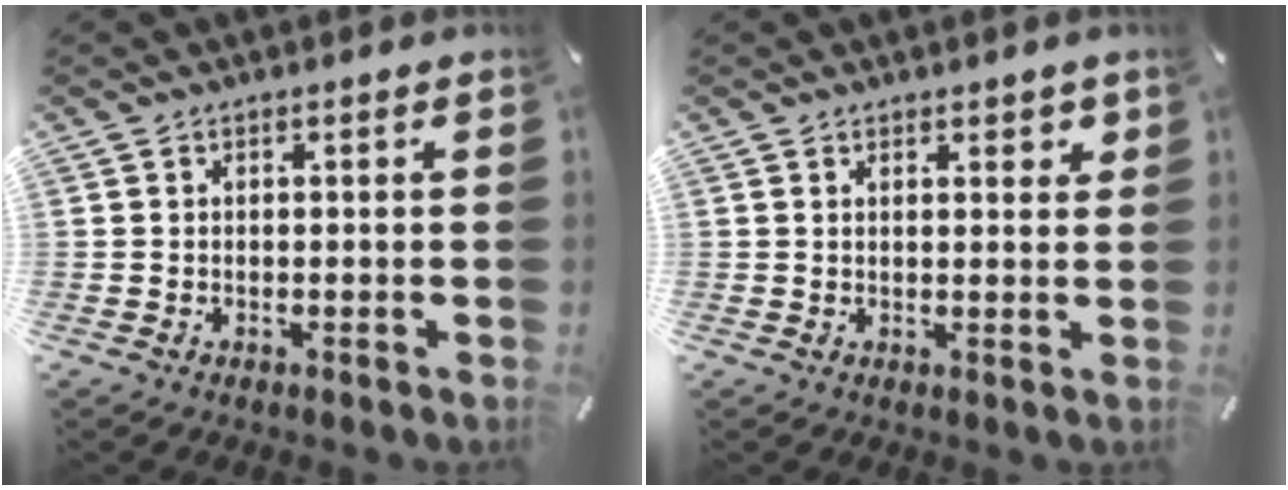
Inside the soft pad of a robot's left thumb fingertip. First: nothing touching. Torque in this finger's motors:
{"motor_torque": [0.15, -0.25, -0.20, -0.19, 0.00]}